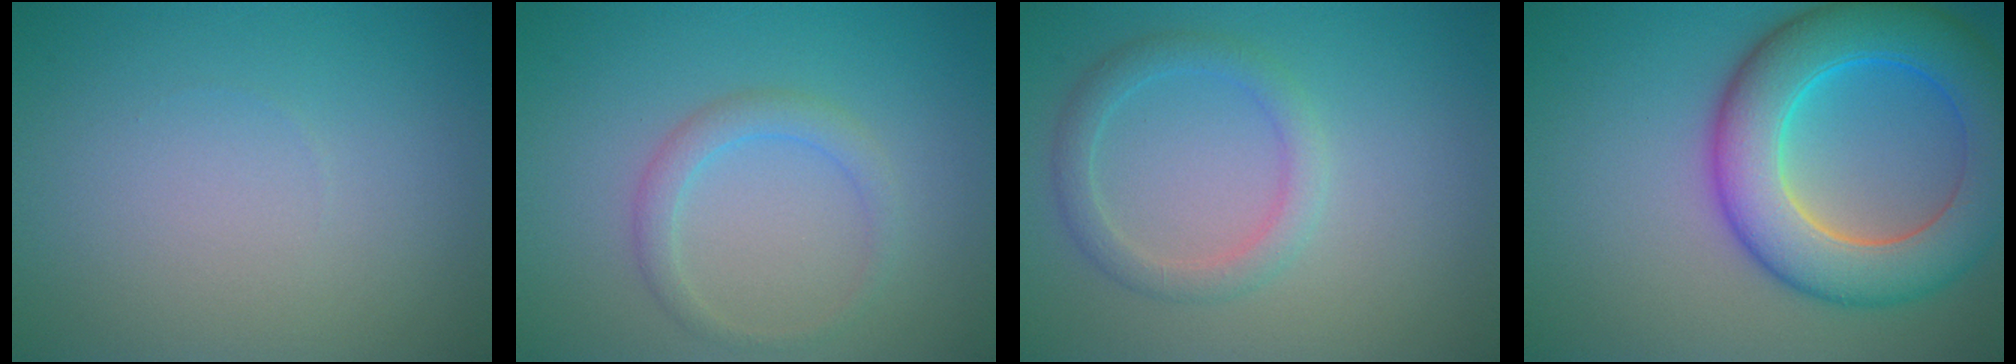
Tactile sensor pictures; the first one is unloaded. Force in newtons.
{"total": 2.0, "press": 2.0, "slide": 0.1}
{"total": 2.4, "press": 2.4, "slide": 0.1}
{"total": 9.8, "press": 9.8, "slide": 0.5}